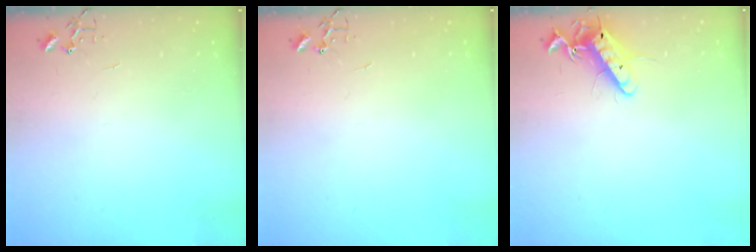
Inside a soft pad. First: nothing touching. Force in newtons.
{"total": 0.0}
{"total": 12.8, "press": 12.8, "slide": 0.6}